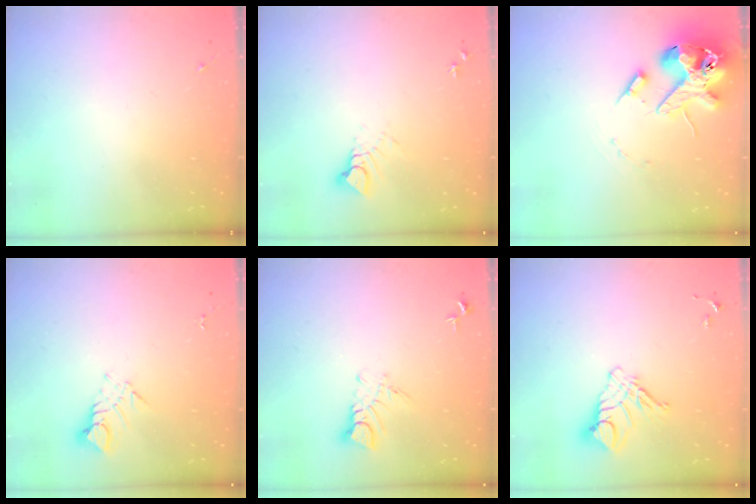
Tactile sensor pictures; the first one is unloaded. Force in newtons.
{"total": 4.0, "press": 3.9, "slide": 0.4}
{"total": 15.6, "press": 15.4, "slide": 2.4}
{"total": 3.7, "press": 3.7, "slide": 0.2}
{"total": 5.0, "press": 5.0, "slide": 0.3}
{"total": 10.7, "press": 10.6, "slide": 1.1}